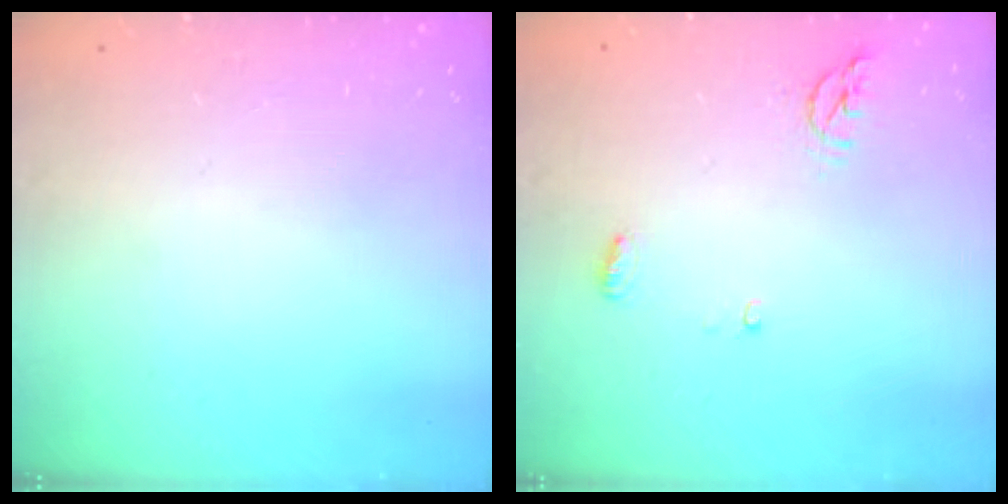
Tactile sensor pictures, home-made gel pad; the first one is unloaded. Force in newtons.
{"total": 4.9, "press": 4.9, "slide": 0.6}